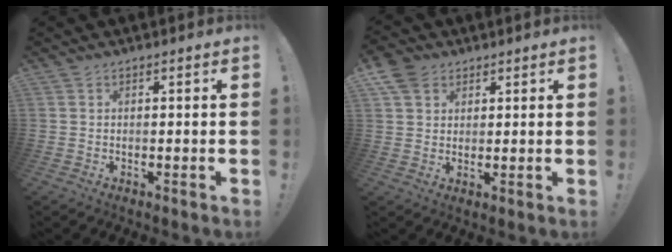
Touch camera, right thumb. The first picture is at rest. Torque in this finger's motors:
{"motor_torque": [0.35, 0.44, 0.23, -0.11, -0.03]}